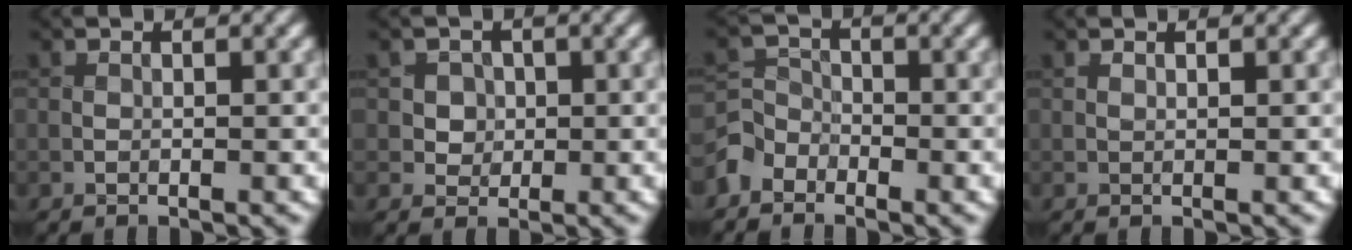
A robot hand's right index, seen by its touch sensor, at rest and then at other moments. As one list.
[{"total": 2.3, "force": [0.3, 2.2, 0.8], "torque": [0.003, 0.002, 0.007]}, {"total": 2.8, "force": [-2.1, 1.8, 0.3], "torque": [-0.008, 0.006, -0.055]}, {"total": 0.0}]